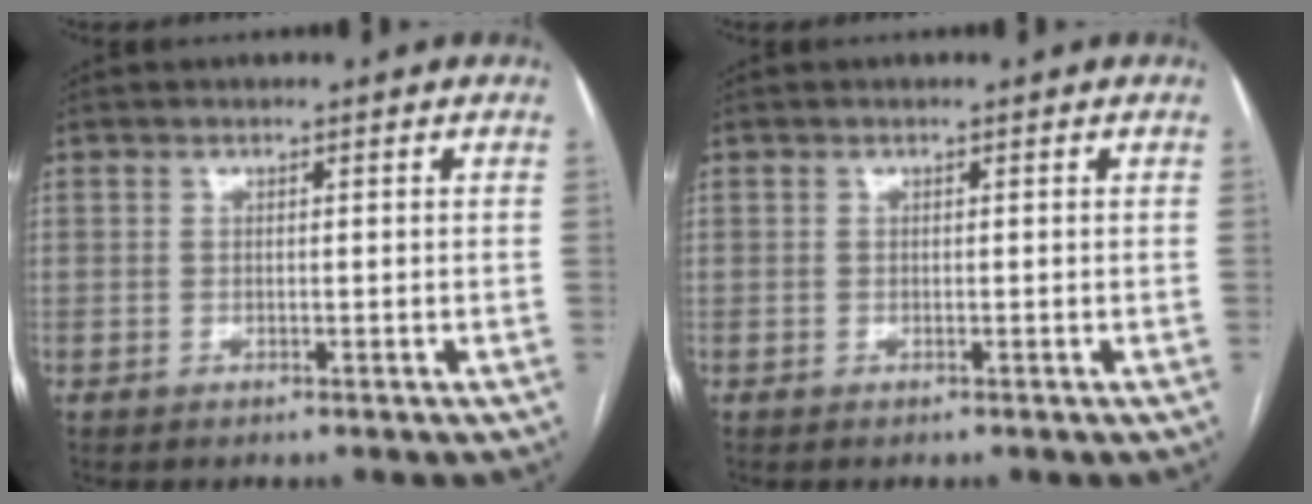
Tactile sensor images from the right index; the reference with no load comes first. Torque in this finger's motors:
{"motor_torque": [-0.10, 0.01, -0.04, -0.01]}